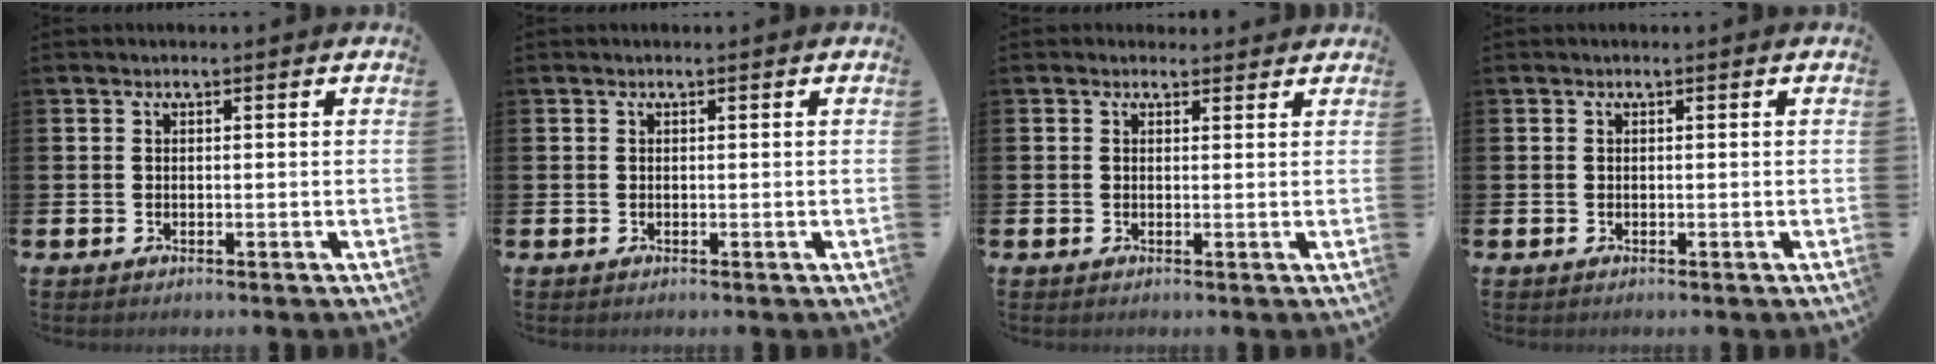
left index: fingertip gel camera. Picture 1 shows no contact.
{"total": 0.0}
{"total": 1.1, "force": [0.9, 0.6, 0.1], "torque": [0.009, 0.002, 0.014]}
{"total": 0.0}